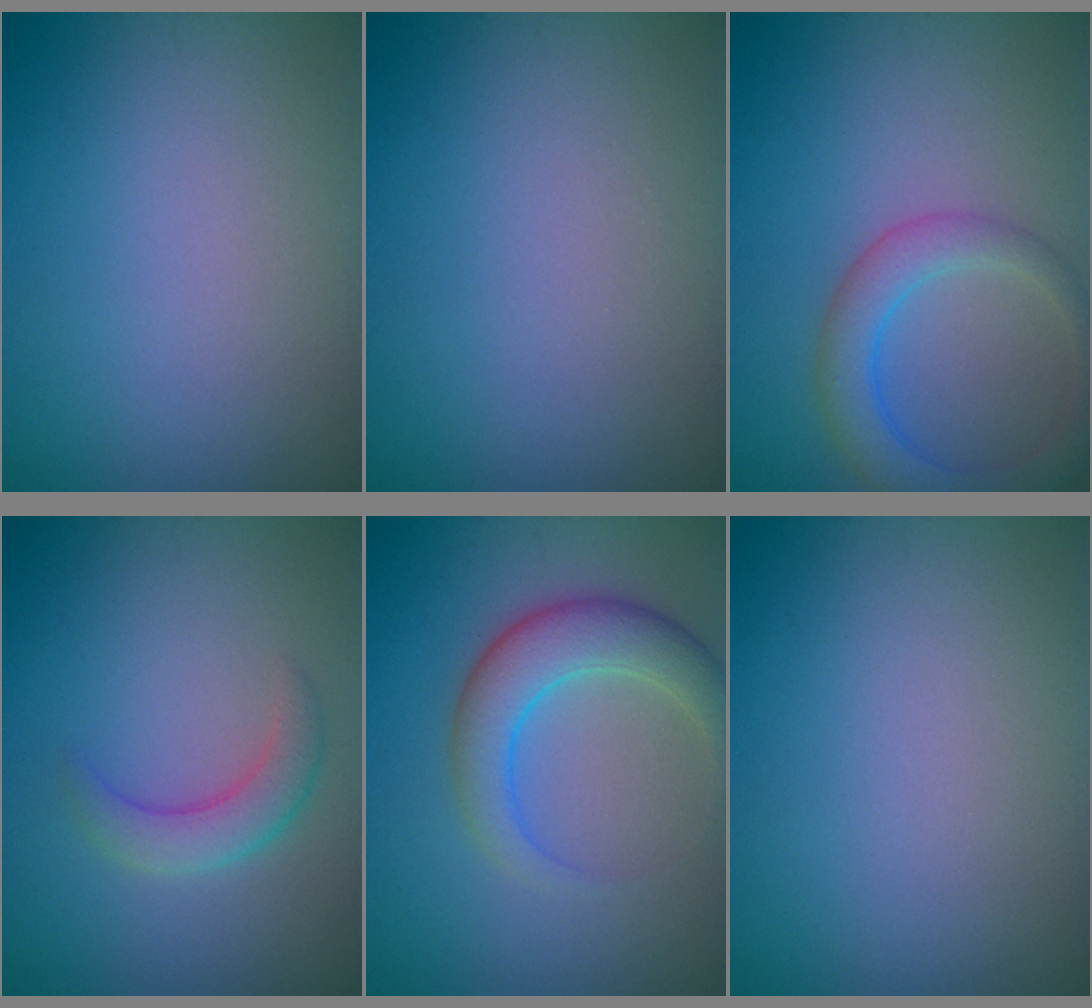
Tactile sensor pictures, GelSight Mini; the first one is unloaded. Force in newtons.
{"total": 0.0}
{"total": 3.8, "press": 3.8, "slide": 0.2}
{"total": 2.6, "press": 2.6, "slide": 0.3}
{"total": 4.6, "press": 4.6, "slide": 0.3}
{"total": 0.0}